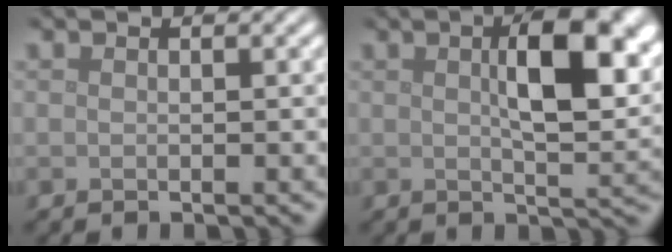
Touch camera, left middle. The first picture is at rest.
{"total": 9.0, "force": [2.3, 3.4, 8.0], "torque": [-0.120, 0.006, 0.037]}